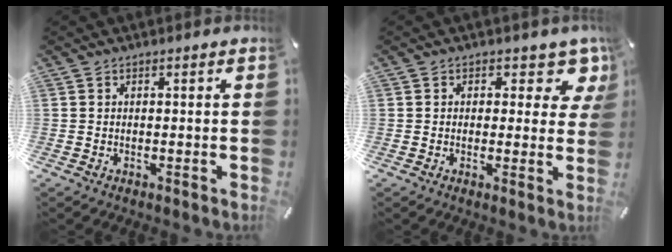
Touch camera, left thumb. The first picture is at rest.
{"total": 6.8, "force": [3.6, 4.2, 4.0], "torque": [-0.034, -0.022, 0.055]}